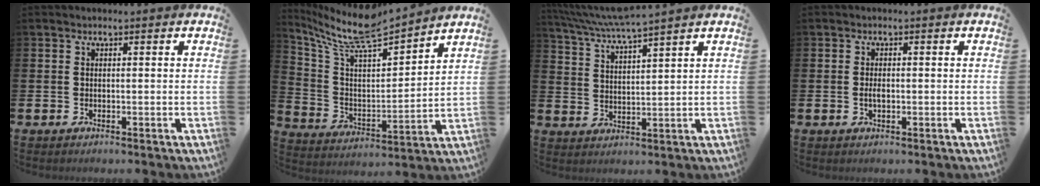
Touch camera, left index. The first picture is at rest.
{"total": 9.8, "force": [9.1, 0.9, 3.6], "torque": [-0.106, -0.067, 0.154]}
{"total": 5.2, "force": [4.9, -0.3, 1.8], "torque": [-0.059, -0.030, 0.084]}
{"total": 1.5, "force": [-0.1, 0.7, 1.3], "torque": [-0.024, 0.002, -0.003]}